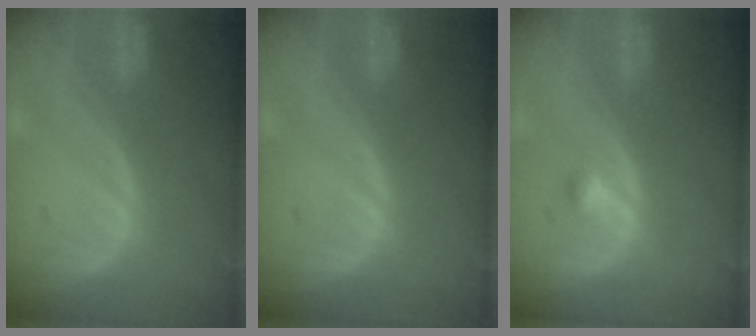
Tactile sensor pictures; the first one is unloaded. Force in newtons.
{"total": 0.0}
{"total": 1.1, "press": 1.1, "slide": 0.1}